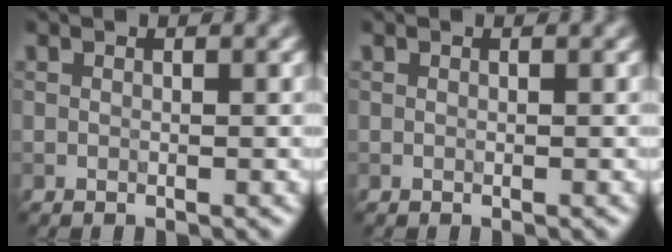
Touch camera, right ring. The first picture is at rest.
{"total": 0.0}